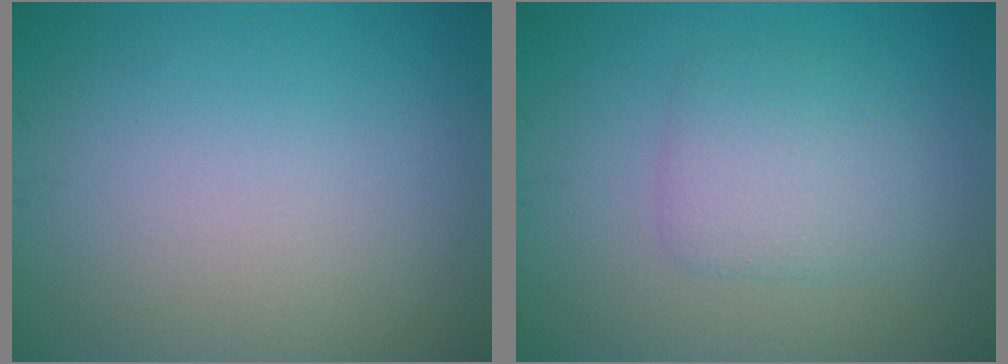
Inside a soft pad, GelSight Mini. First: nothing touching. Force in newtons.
{"total": 3.0, "press": 3.0, "slide": 0.0}